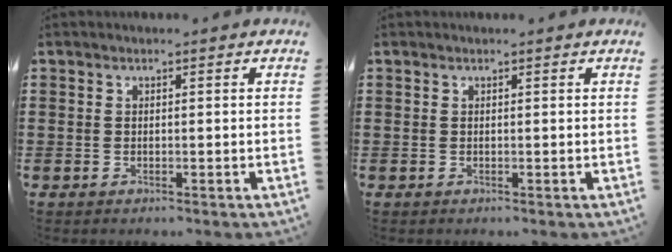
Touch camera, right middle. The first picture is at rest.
{"total": 0.0}